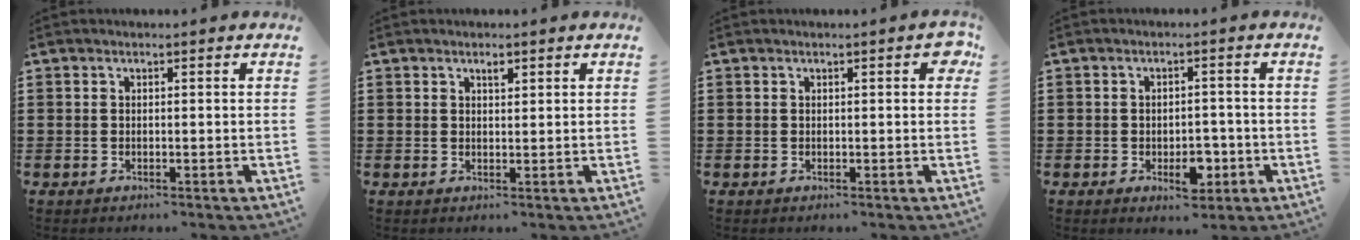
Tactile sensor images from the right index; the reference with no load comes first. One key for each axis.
{"total": 1.2, "fx": 0.7, "fy": 0.5, "fz": 0.8, "tx": -0.017, "ty": 0.002, "tz": 0.013}
{"total": 1.3, "fx": 0.3, "fy": 0.4, "fz": 1.2, "tx": -0.017, "ty": 0.002, "tz": 0.001}
{"total": 5.2, "fx": -2.1, "fy": 2.9, "fz": 3.8, "tx": -0.052, "ty": 0.007, "tz": -0.036}